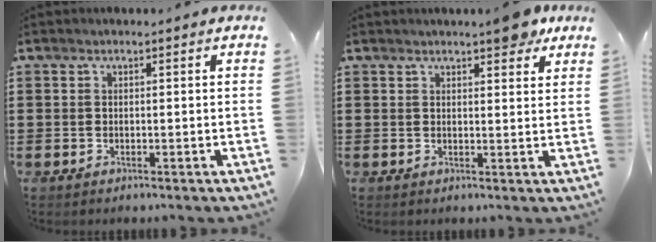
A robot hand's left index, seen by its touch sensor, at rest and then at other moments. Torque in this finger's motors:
{"motor_torque": [0.21, -0.19, 0.15, 0.04]}